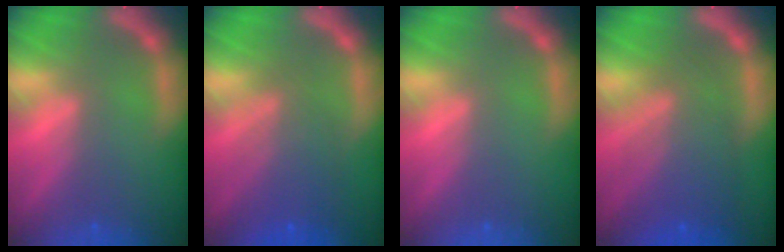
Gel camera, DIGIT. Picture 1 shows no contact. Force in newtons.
{"total": 6.0}
{"total": 0.0}
{"total": 8.1}